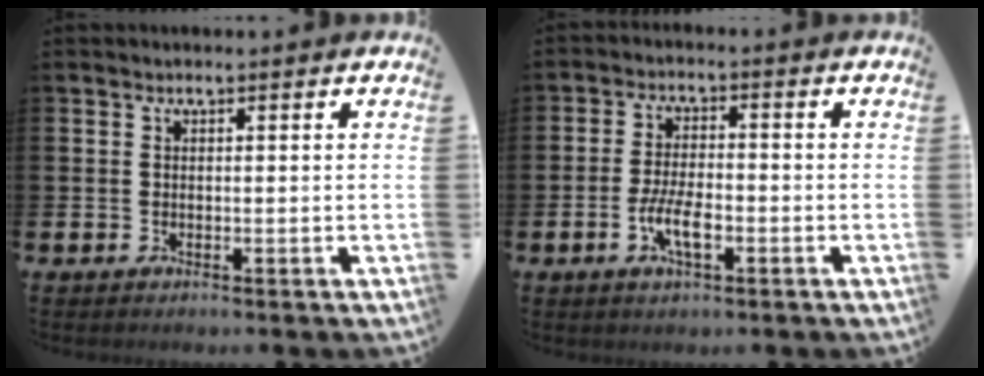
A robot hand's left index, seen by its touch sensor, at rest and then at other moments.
{"total": 4.9, "force": [-1.6, 1.8, 4.3], "torque": [-0.085, 0.001, -0.031]}